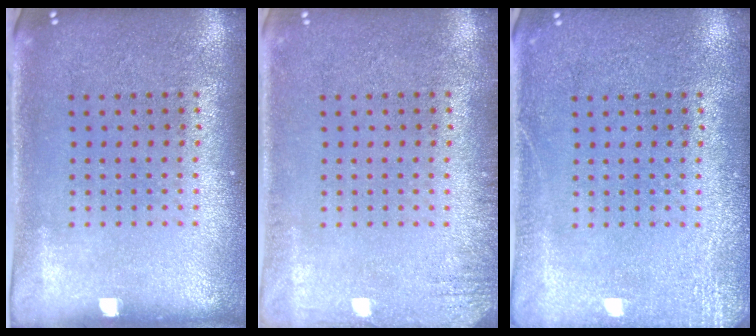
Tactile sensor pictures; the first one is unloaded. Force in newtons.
{"total": 1.5, "press": 1.5, "slide": 0.2}
{"total": 2.3, "press": 2.3, "slide": 0.4}